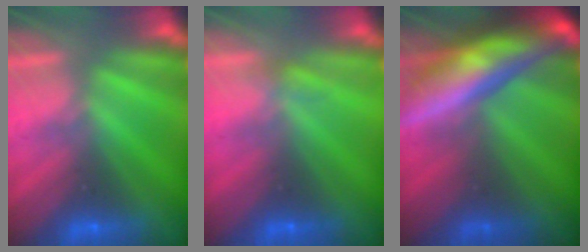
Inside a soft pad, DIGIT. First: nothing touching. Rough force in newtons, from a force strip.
{"total": 3.6}
{"total": 7.1}